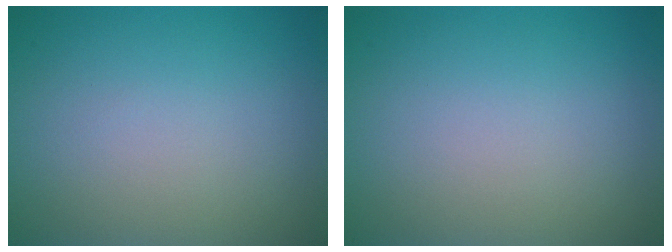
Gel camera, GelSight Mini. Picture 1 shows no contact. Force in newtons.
{"total": 0.0}